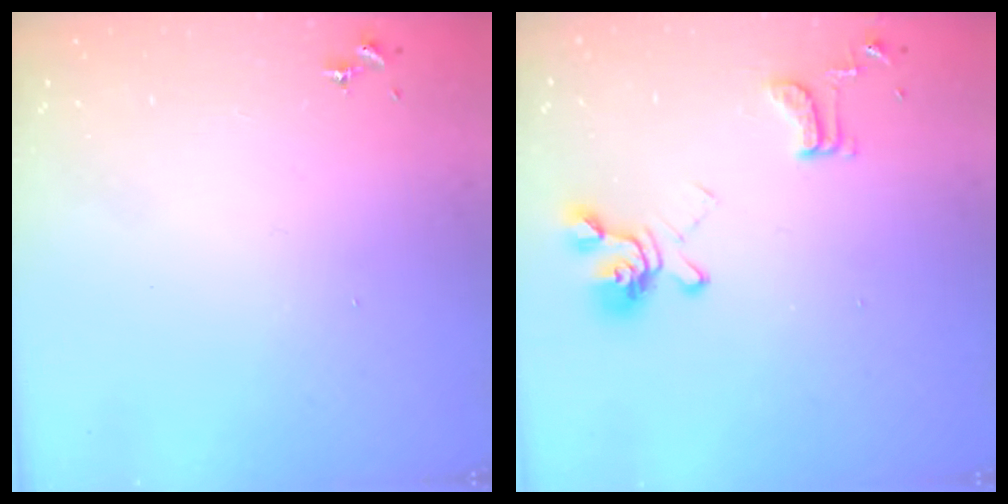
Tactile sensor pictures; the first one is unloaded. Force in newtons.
{"total": 14.3, "press": 14.3, "slide": 1.3}